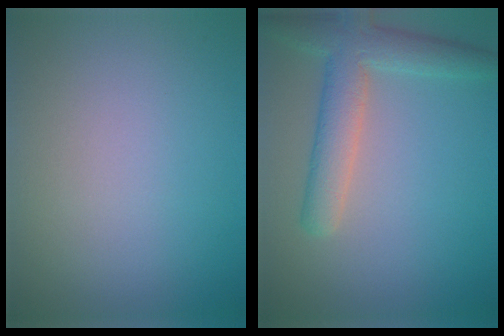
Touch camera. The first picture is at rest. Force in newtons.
{"total": 4.8, "press": 4.8, "slide": 0.1}